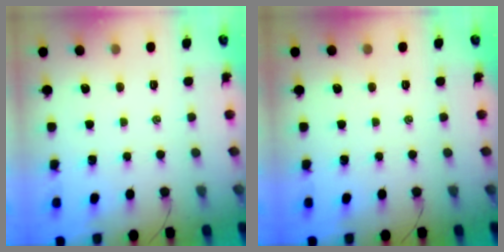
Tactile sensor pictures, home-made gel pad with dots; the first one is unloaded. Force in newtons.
{"total": 0.0}